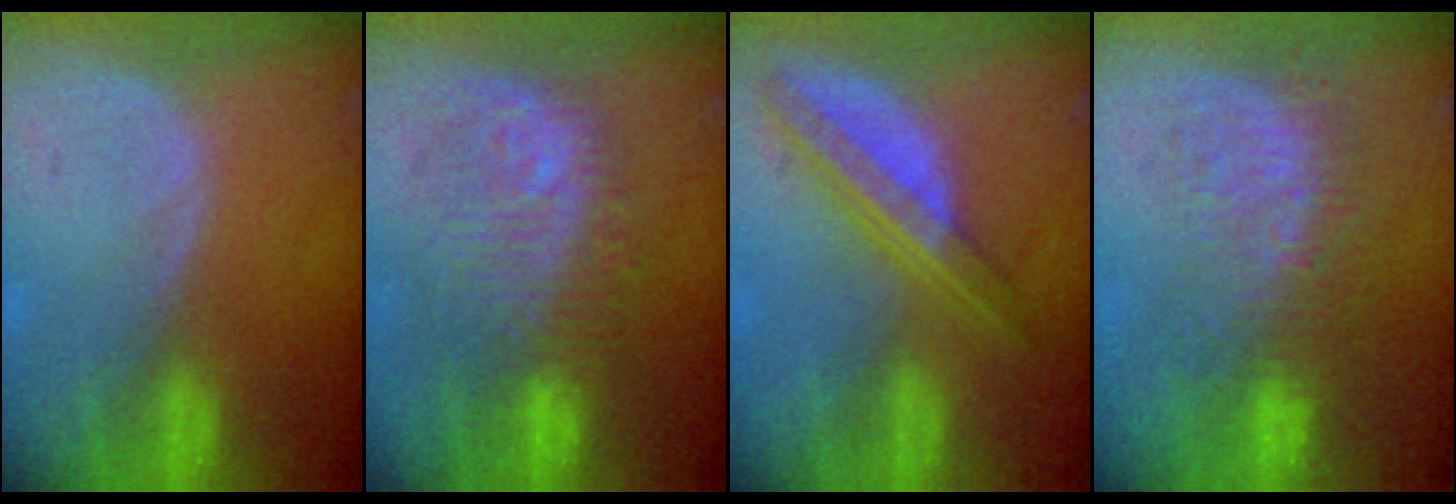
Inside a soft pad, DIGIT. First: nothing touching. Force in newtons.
{"total": 10.1, "press": 9.9, "slide": 1.9}
{"total": 7.4, "press": 6.2, "slide": 3.9}
{"total": 8.7, "press": 8.4, "slide": 2.5}